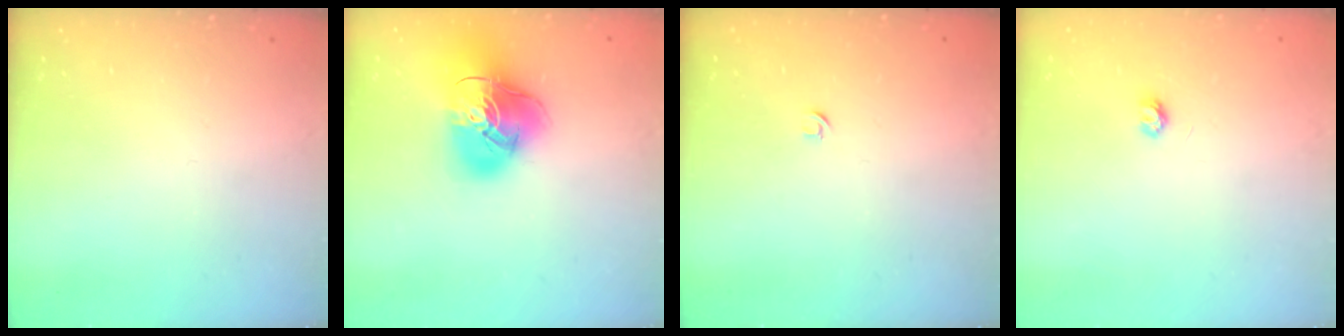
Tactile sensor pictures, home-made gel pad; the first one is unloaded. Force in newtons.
{"total": 19.5, "press": 19.4, "slide": 2.3}
{"total": 2.7, "press": 2.6, "slide": 0.6}
{"total": 3.3, "press": 3.3, "slide": 0.2}